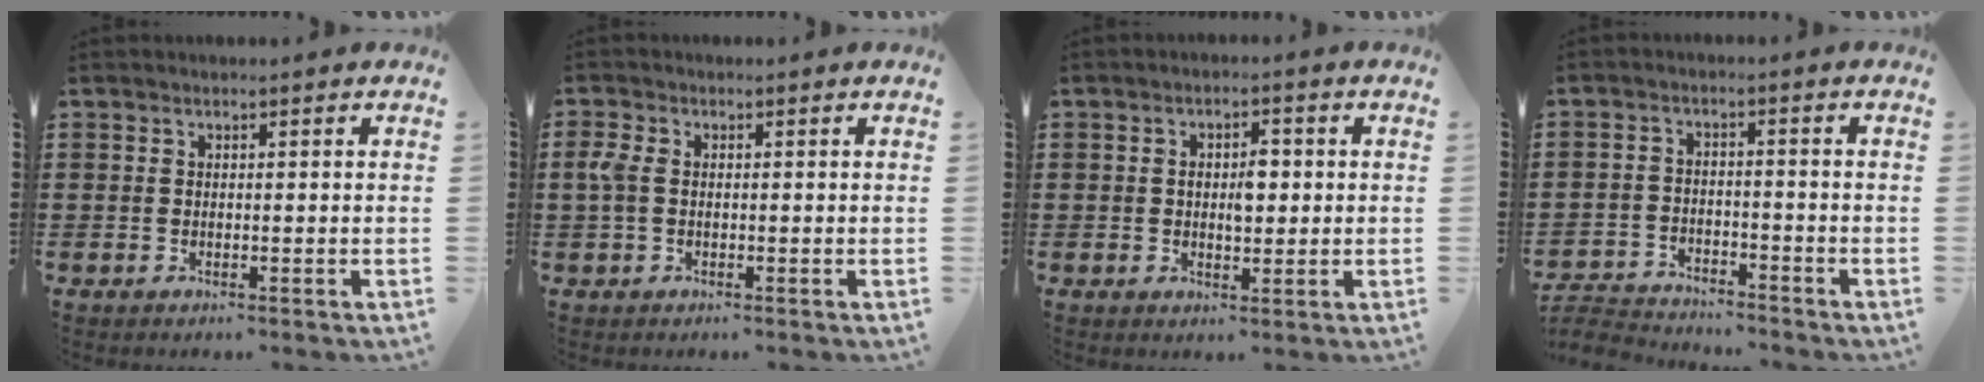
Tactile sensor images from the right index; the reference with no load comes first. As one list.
[{"total": 2.9, "force": [0.0, 1.8, 2.3], "torque": [-0.073, -0.002, -0.008]}, {"total": 3.8, "force": [0.3, 1.7, 3.4], "torque": [-0.060, 0.002, 0.001]}, {"total": 3.7, "force": [-3.7, 0.6, 0.0], "torque": [-0.014, 0.000, -0.082]}]